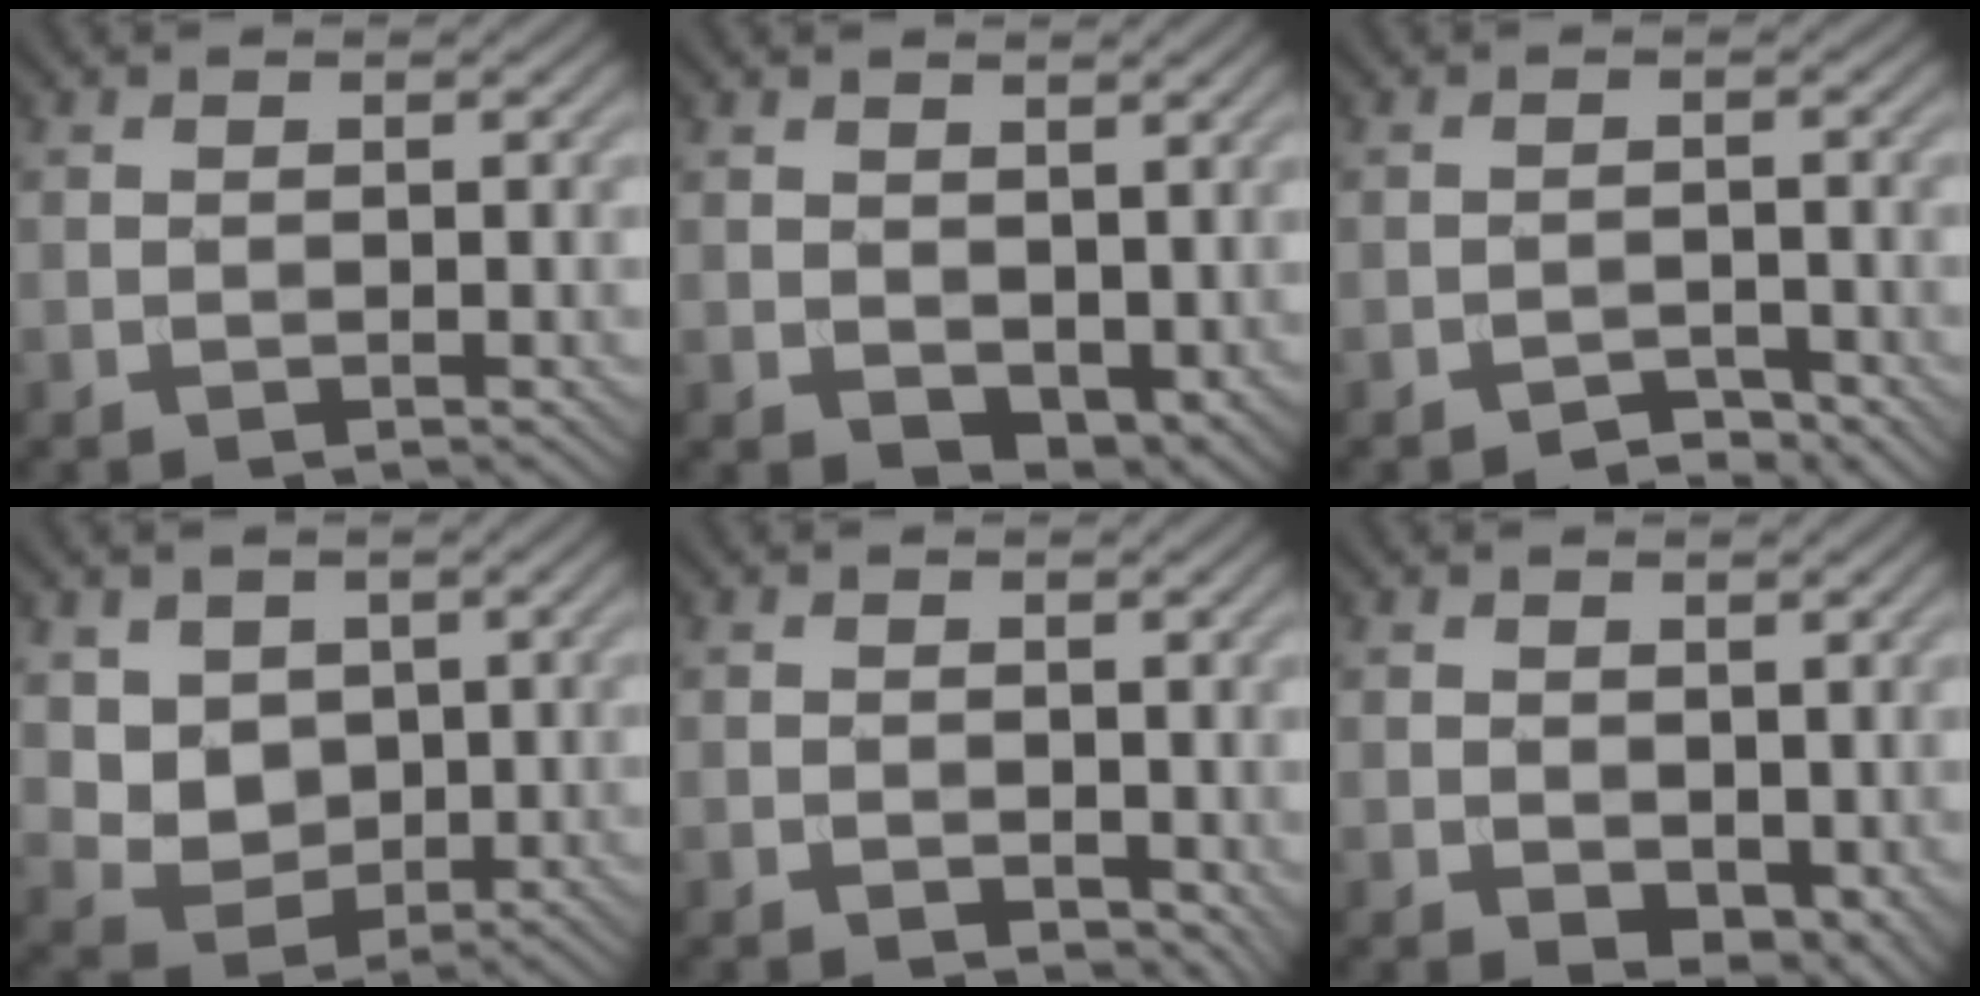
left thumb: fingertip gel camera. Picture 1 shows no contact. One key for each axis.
{"total": 4.3, "fx": 1.2, "fy": 2.9, "fz": 3.0, "tx": -0.060, "ty": -0.013, "tz": 0.027}
{"total": 2.0, "fx": -1.8, "fy": 0.7, "fz": 0.5, "tx": -0.001, "ty": 0.007, "tz": -0.031}
{"total": 5.3, "fx": 1.8, "fy": 4.5, "fz": 2.3, "tx": -0.069, "ty": -0.021, "tz": 0.036}
{"total": 2.3, "fx": 0.7, "fy": 1.5, "fz": 1.5, "tx": -0.029, "ty": -0.008, "tz": 0.017}
{"total": 4.1, "fx": 0.6, "fy": 2.7, "fz": 3.0, "tx": -0.056, "ty": -0.014, "tz": 0.016}